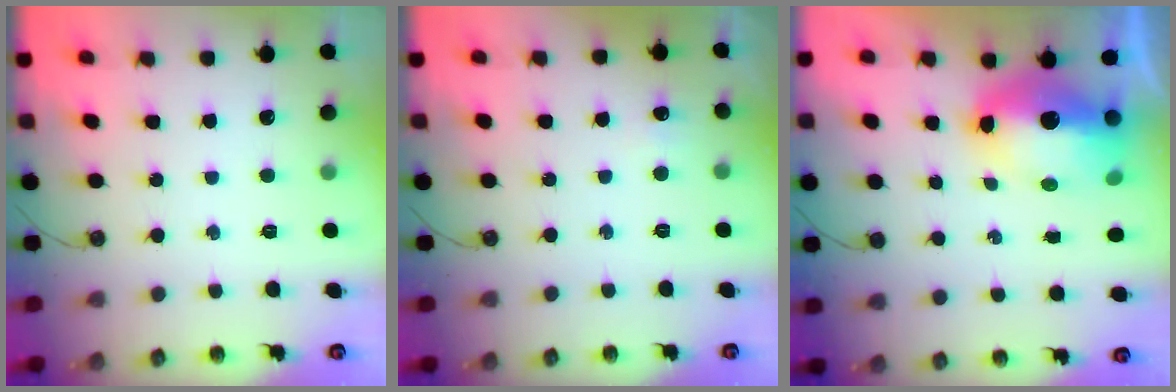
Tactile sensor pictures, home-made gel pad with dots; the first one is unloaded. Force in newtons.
{"total": 3.4, "press": 3.4, "slide": 0.3}
{"total": 12.7, "press": 12.6, "slide": 1.4}